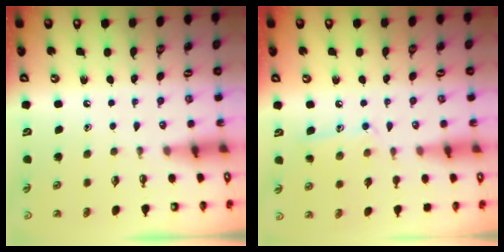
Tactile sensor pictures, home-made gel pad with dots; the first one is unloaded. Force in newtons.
{"total": 9.4, "press": 9.4, "slide": 0.7}